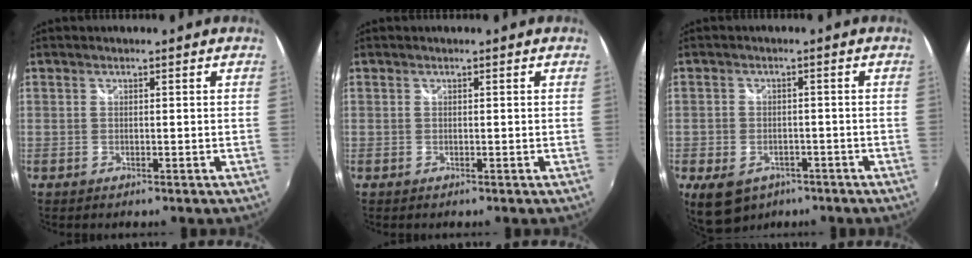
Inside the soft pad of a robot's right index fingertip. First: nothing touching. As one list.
[{"total": 0.0}, {"total": 9.3, "force": [-5.5, 6.3, 4.2], "torque": [-0.102, -0.012, -0.075]}]